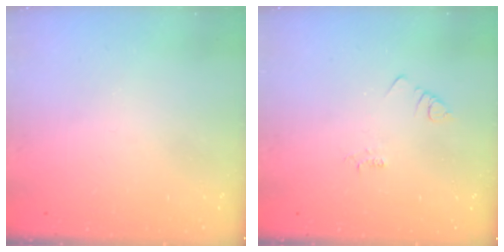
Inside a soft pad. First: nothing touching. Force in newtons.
{"total": 1.9, "press": 1.9, "slide": 0.3}